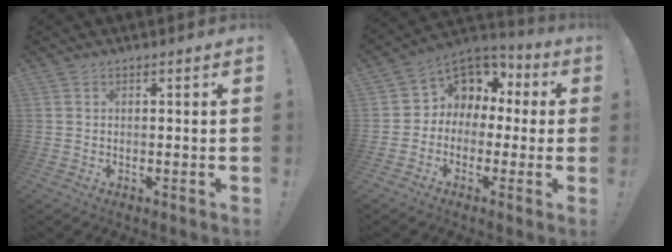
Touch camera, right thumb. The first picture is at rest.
{"total": 7.3, "force": [1.2, 6.8, 2.2], "torque": [-0.025, -0.017, 0.030]}